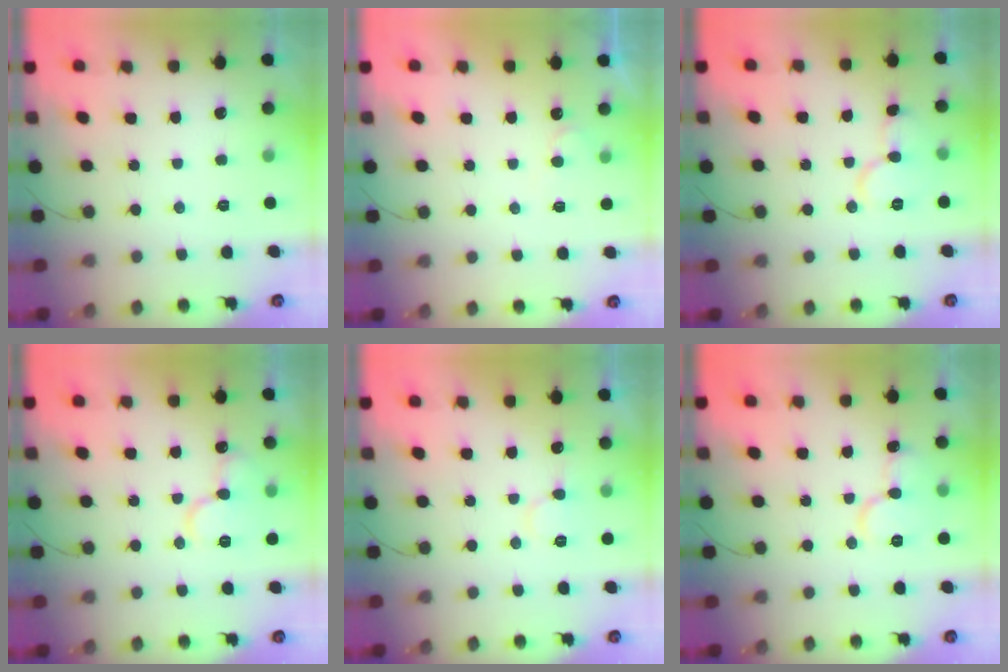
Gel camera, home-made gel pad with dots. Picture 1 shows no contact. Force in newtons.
{"total": 3.7, "press": 3.6, "slide": 0.3}
{"total": 9.5, "press": 9.5, "slide": 0.7}
{"total": 12.2, "press": 12.1, "slide": 1.6}
{"total": 7.7, "press": 7.7, "slide": 0.4}
{"total": 10.2, "press": 10.1, "slide": 1.4}